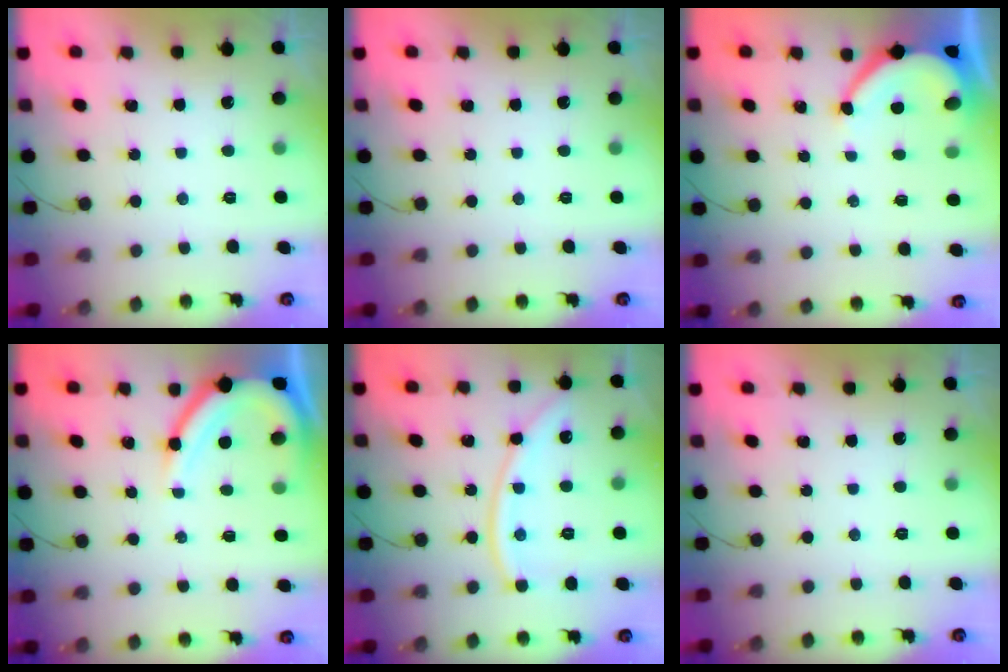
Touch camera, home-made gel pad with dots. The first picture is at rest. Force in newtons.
{"total": 0.0}
{"total": 6.8, "press": 6.8, "slide": 0.5}
{"total": 10.6, "press": 10.5, "slide": 1.1}
{"total": 12.0, "press": 11.9, "slide": 1.4}
{"total": 0.0}